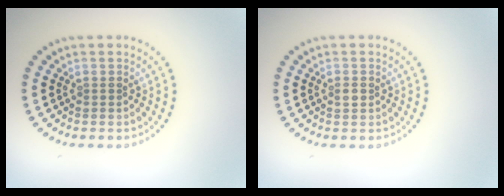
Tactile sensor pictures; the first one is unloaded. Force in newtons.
{"total": 0.8, "press": 0.7, "slide": 0.3}